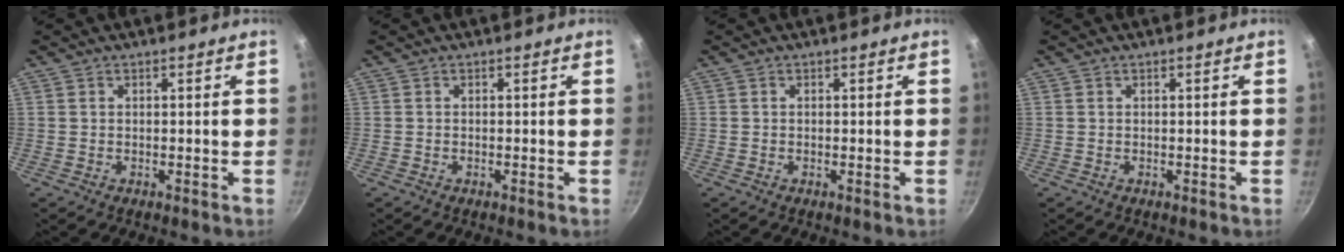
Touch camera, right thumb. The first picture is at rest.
{"total": 0.0}
{"total": 0.0}
{"total": 0.0}